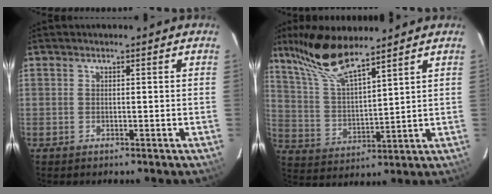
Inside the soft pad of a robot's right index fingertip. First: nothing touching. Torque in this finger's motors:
{"motor_torque": [0.90, 0.87, 0.18, 0.14]}